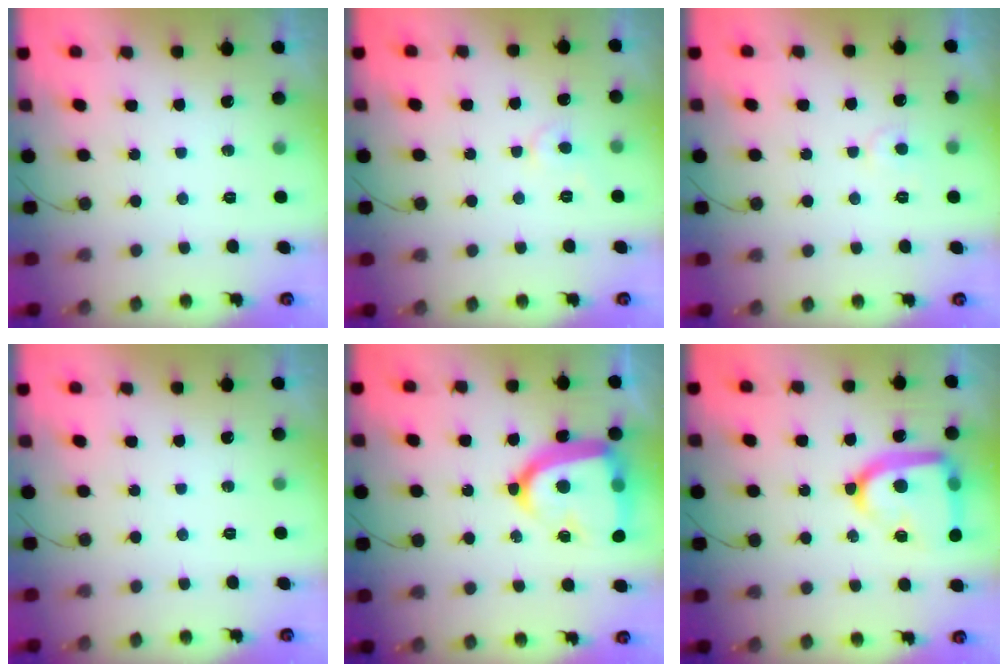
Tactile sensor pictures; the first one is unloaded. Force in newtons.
{"total": 3.8, "press": 3.7, "slide": 0.3}
{"total": 4.5, "press": 4.4, "slide": 0.4}
{"total": 0.0}
{"total": 21.2, "press": 21.1, "slide": 2.2}
{"total": 19.0, "press": 18.9, "slide": 1.7}